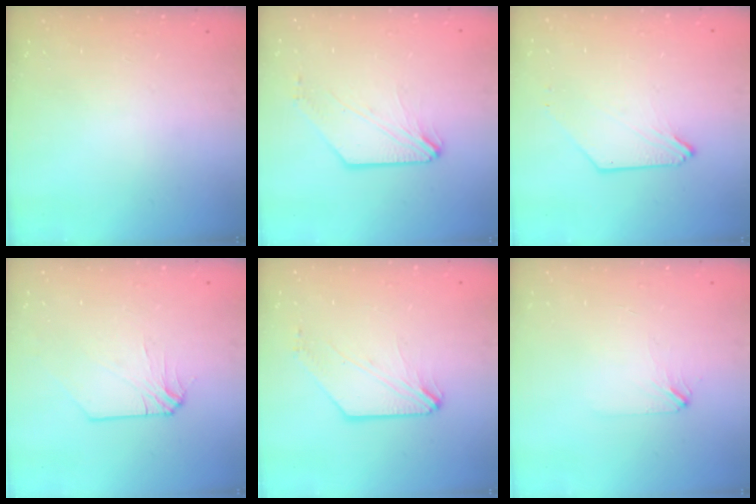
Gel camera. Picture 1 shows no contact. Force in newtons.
{"total": 1.3, "press": 1.3, "slide": 0.3}
{"total": 0.0}
{"total": 0.0}
{"total": 1.6, "press": 1.6, "slide": 0.4}
{"total": 1.9, "press": 1.8, "slide": 0.3}